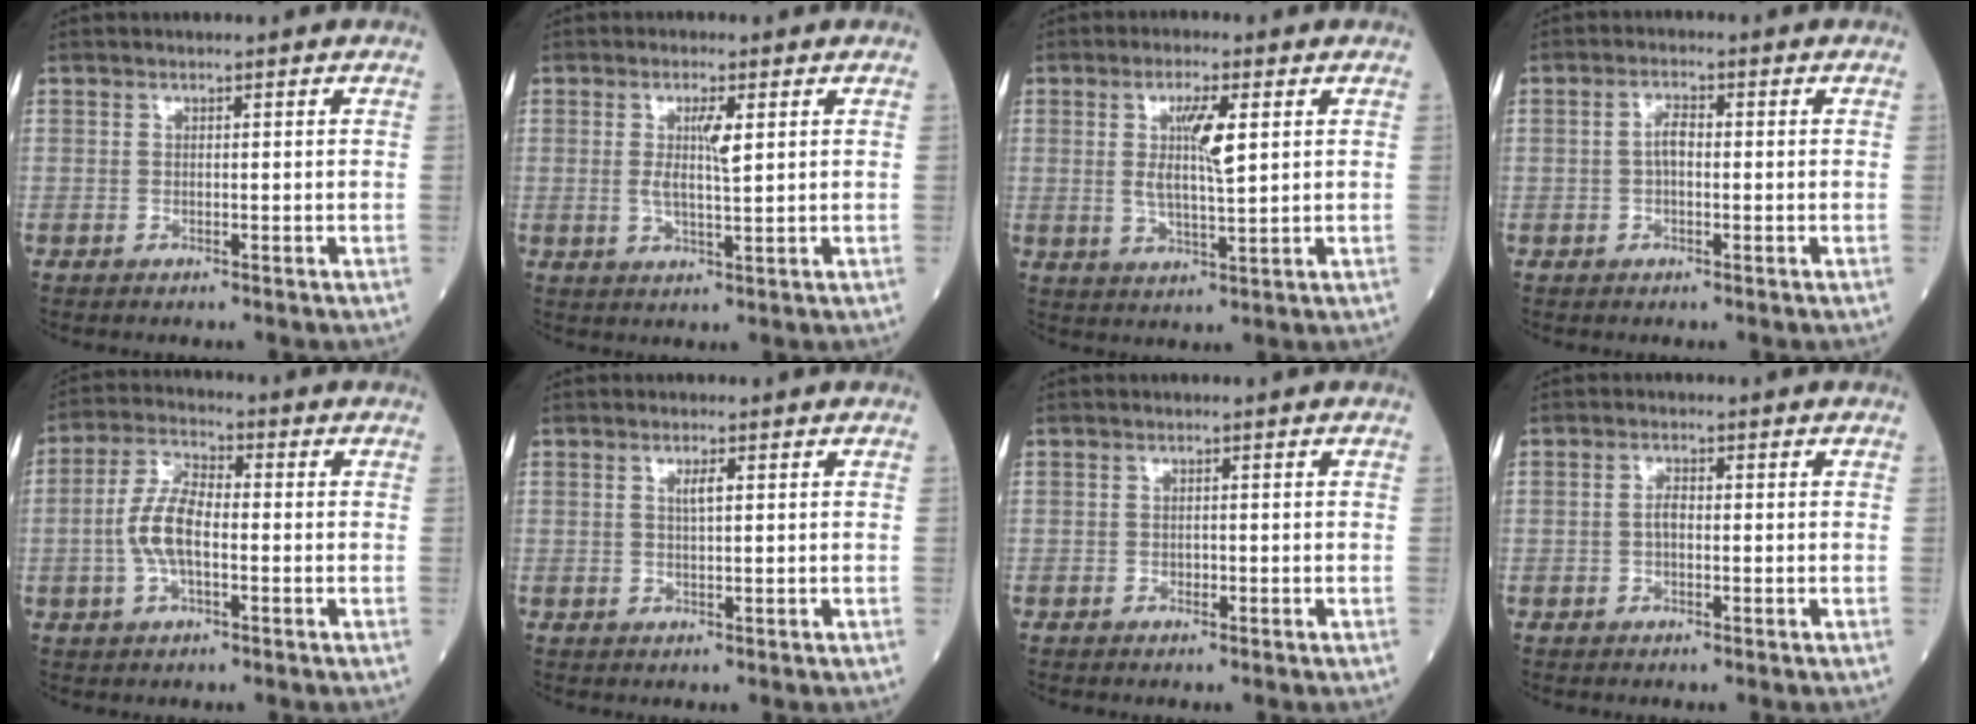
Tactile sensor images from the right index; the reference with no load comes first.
{"total": 4.2, "force": [1.0, 0.4, 4.0], "torque": [-0.076, -0.004, 0.018]}
{"total": 6.5, "force": [1.6, 0.8, 6.2], "torque": [-0.117, -0.002, 0.031]}
{"total": 2.4, "force": [-0.2, 1.1, 2.2], "torque": [-0.042, 0.011, -0.003]}
{"total": 7.5, "force": [-1.1, 3.0, 6.8], "torque": [-0.150, 0.013, -0.025]}
{"total": 1.8, "force": [0.6, 0.1, 1.6], "torque": [-0.031, -0.001, 0.011]}
{"total": 0.5, "force": [-0.2, 0.4, 0.3], "torque": [-0.005, 0.002, -0.003]}
{"total": 1.7, "force": [-0.2, 0.9, 1.4], "torque": [-0.028, 0.005, -0.004]}